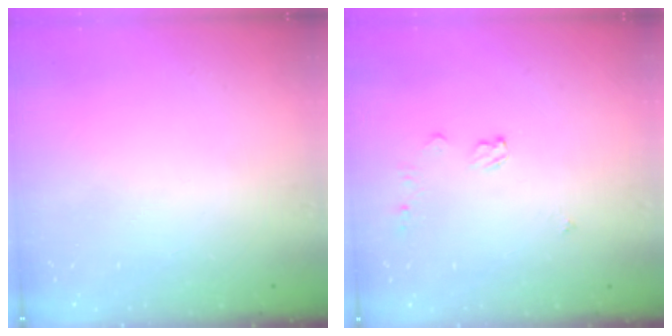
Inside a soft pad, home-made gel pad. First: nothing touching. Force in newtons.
{"total": 5.2, "press": 5.1, "slide": 0.7}